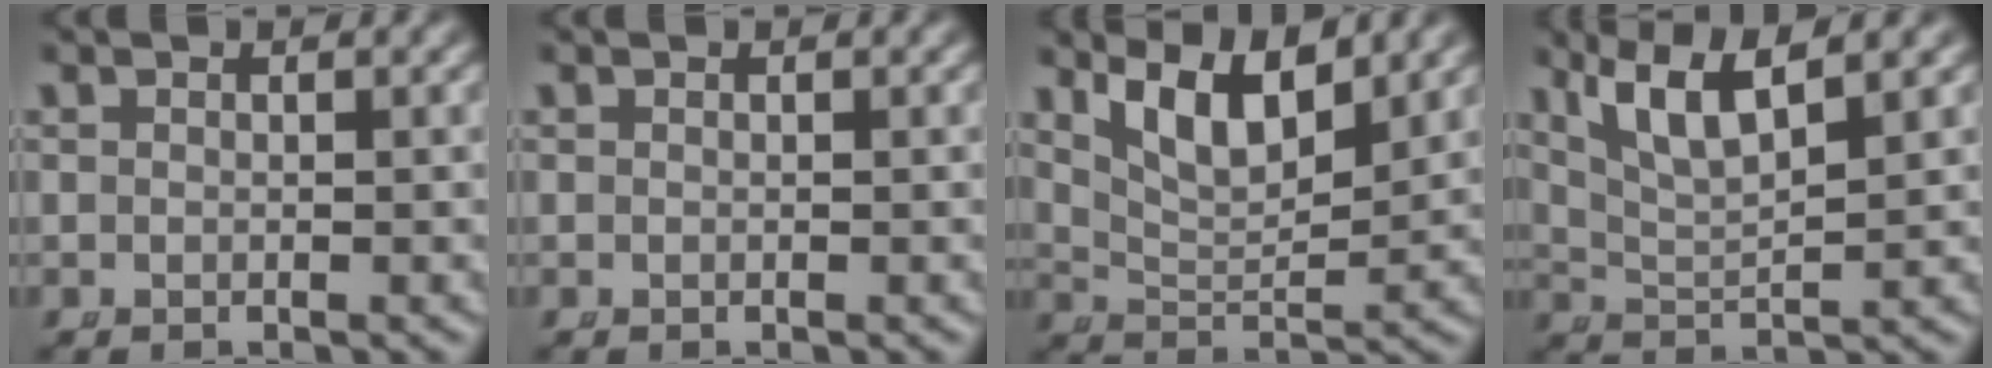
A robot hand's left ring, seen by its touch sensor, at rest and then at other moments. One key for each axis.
{"total": 0.0}
{"total": 6.1, "fx": 3.0, "fy": 3.0, "fz": 4.3, "tx": -0.076, "ty": -0.012, "tz": 0.061}
{"total": 5.2, "fx": 2.8, "fy": 2.1, "fz": 3.8, "tx": -0.082, "ty": -0.009, "tz": 0.057}